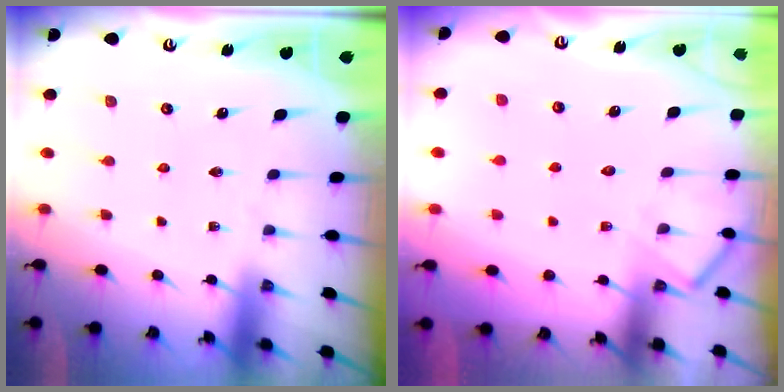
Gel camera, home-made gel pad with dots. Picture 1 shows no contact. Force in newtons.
{"total": 7.6, "press": 7.5, "slide": 1.0}